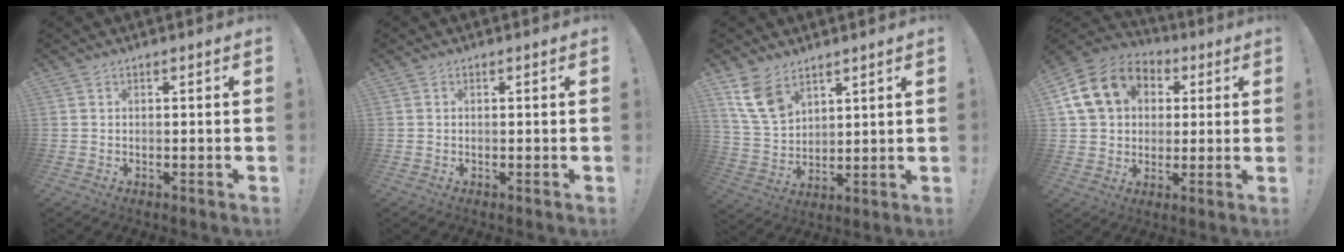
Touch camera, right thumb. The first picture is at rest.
{"total": 0.0}
{"total": 11.3, "force": [7.2, 6.9, 5.3], "torque": [-0.113, -0.033, 0.145]}
{"total": 17.5, "force": [5.5, 13.9, 9.1], "torque": [-0.139, -0.007, 0.113]}